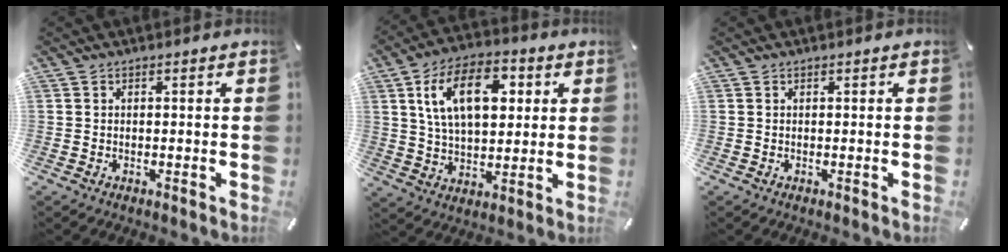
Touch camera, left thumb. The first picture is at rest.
{"total": 15.6, "force": [4.8, 9.5, 11.4], "torque": [-0.218, 0.008, 0.081]}
{"total": 0.0}